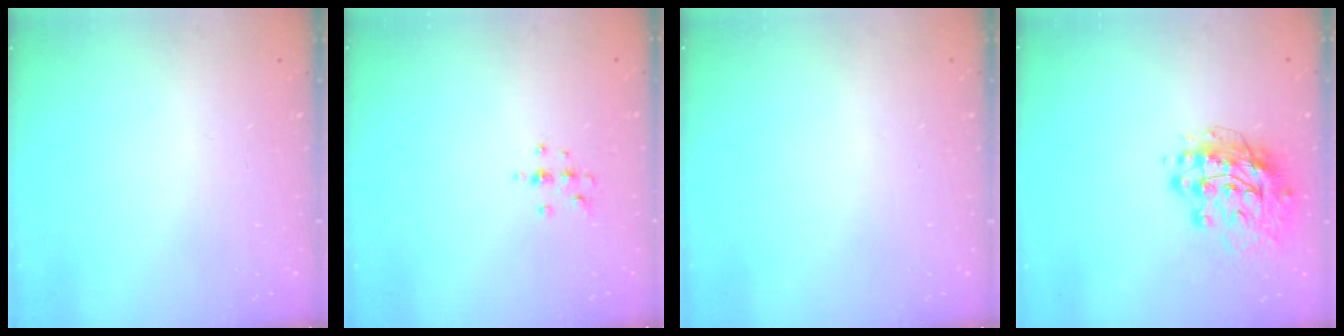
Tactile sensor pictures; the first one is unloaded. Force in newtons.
{"total": 4.3, "press": 4.2, "slide": 1.0}
{"total": 0.0}
{"total": 15.2, "press": 15.1, "slide": 1.6}